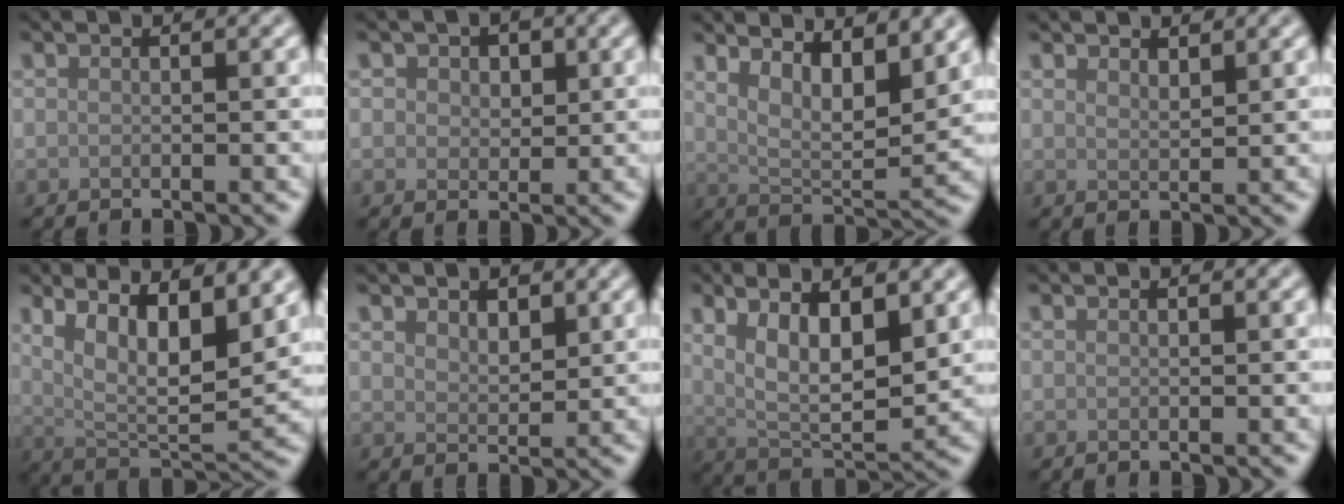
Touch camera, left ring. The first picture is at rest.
{"total": 2.6, "force": [1.0, 2.0, 1.4], "torque": [-0.021, 0.001, 0.005]}
{"total": 7.1, "force": [3.7, 2.5, 5.5], "torque": [-0.095, -0.009, 0.069]}
{"total": 1.4, "force": [1.3, 0.4, 0.5], "torque": [-0.013, 0.000, 0.024]}
{"total": 10.6, "force": [4.8, 3.6, 8.8], "torque": [-0.138, 0.005, 0.075]}
{"total": 2.3, "force": [1.4, 1.3, 1.2], "torque": [-0.023, -0.003, 0.026]}
{"total": 8.9, "force": [3.2, 3.7, 7.5], "torque": [-0.124, -0.001, 0.048]}
{"total": 0.0}